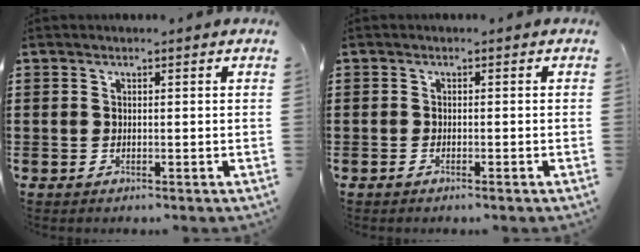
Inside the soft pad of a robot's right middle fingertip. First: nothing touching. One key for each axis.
{"total": 0.7, "fx": -0.5, "fy": 0.0, "fz": 0.5, "tx": -0.010, "ty": -0.002, "tz": -0.009}